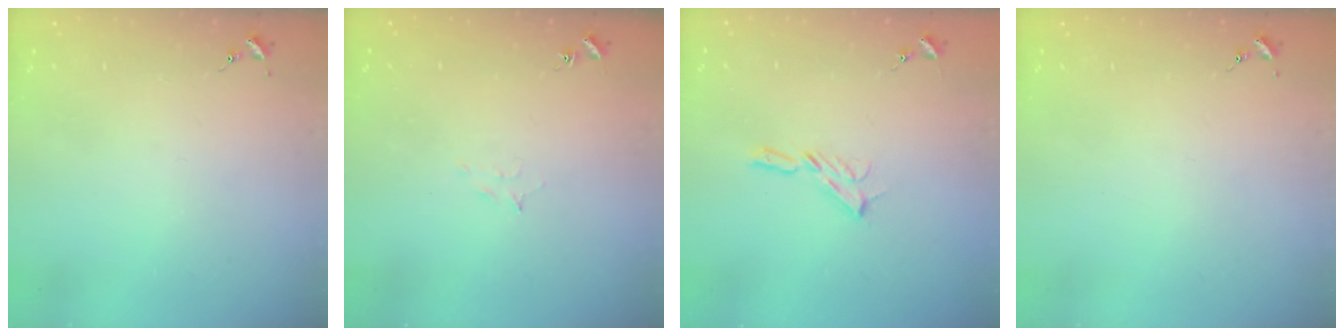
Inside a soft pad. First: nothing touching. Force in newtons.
{"total": 5.3, "press": 5.1, "slide": 1.0}
{"total": 5.9, "press": 5.9, "slide": 0.5}
{"total": 0.0}